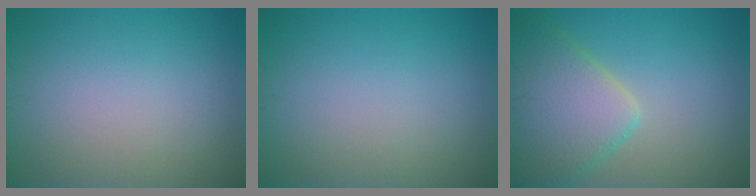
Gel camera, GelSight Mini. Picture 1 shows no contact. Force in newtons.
{"total": 0.0}
{"total": 6.9, "press": 6.8, "slide": 0.5}